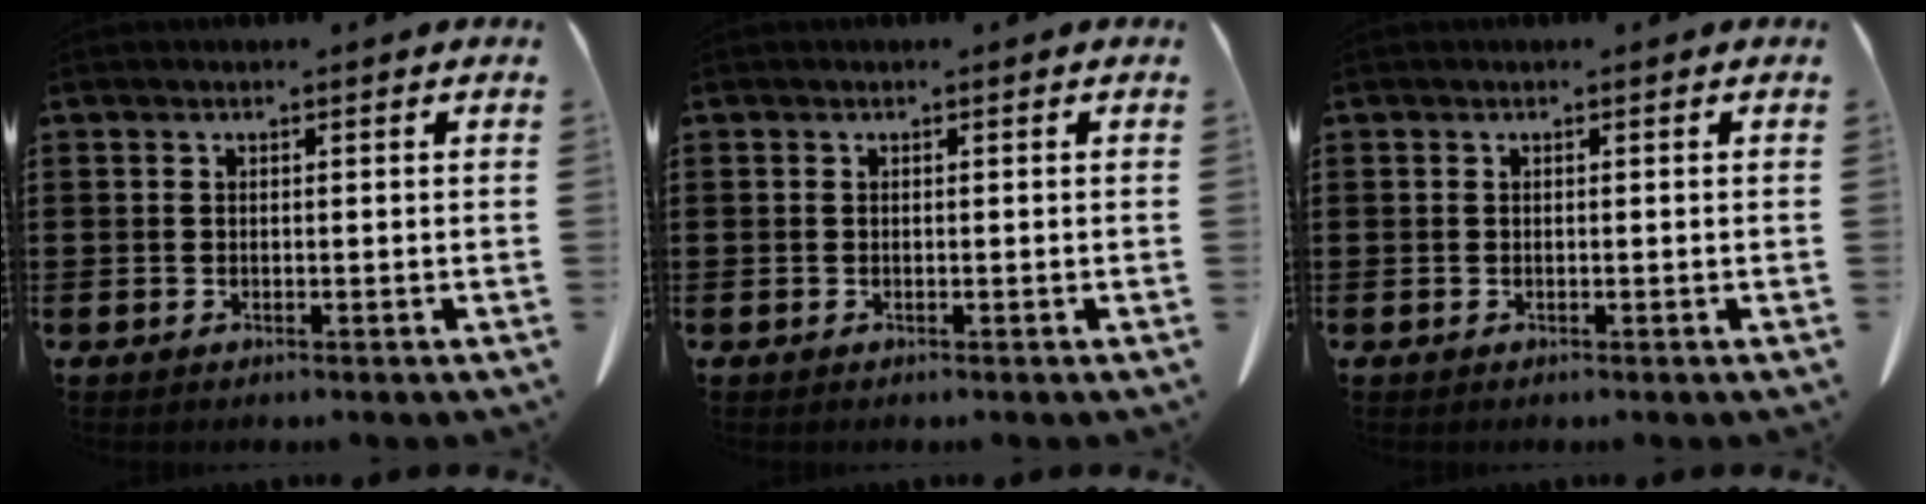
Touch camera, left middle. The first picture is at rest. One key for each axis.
{"total": 0.0}
{"total": 0.0}